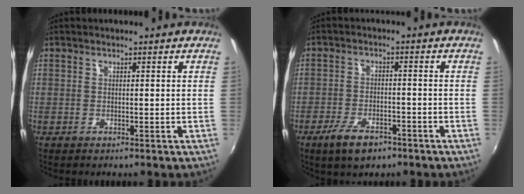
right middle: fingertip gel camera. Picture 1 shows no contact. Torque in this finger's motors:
{"motor_torque": [0.79, -0.77, 0.25, 0.08]}